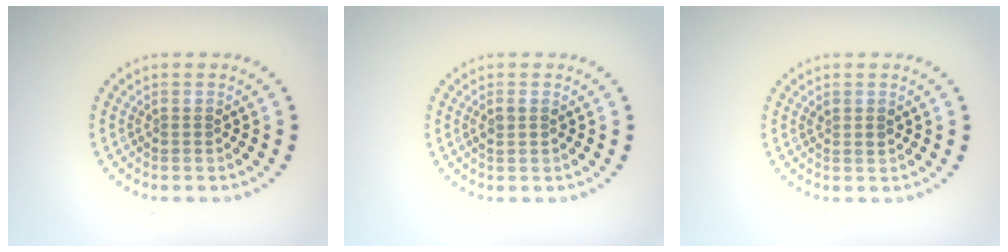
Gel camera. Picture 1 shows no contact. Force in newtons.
{"total": 1.0, "press": 0.9, "slide": 0.4}
{"total": 0.8, "press": 0.7, "slide": 0.3}